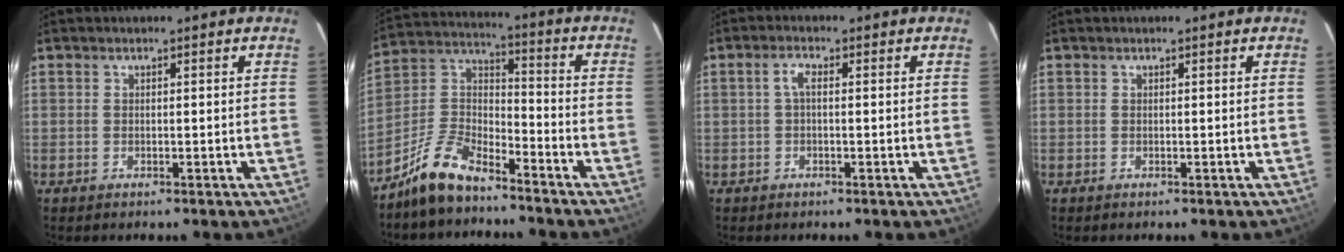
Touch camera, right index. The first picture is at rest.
{"total": 11.1, "force": [-8.4, 4.1, 6.0], "torque": [-0.142, 0.027, -0.166]}
{"total": 2.1, "force": [0.1, 0.8, 2.0], "torque": [-0.042, 0.008, 0.001]}
{"total": 0.0}